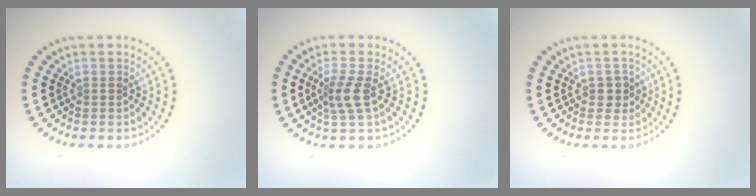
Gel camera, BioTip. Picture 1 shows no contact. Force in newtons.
{"total": 2.5, "press": 1.9, "slide": 1.6}
{"total": 1.2, "press": 1.1, "slide": 0.6}